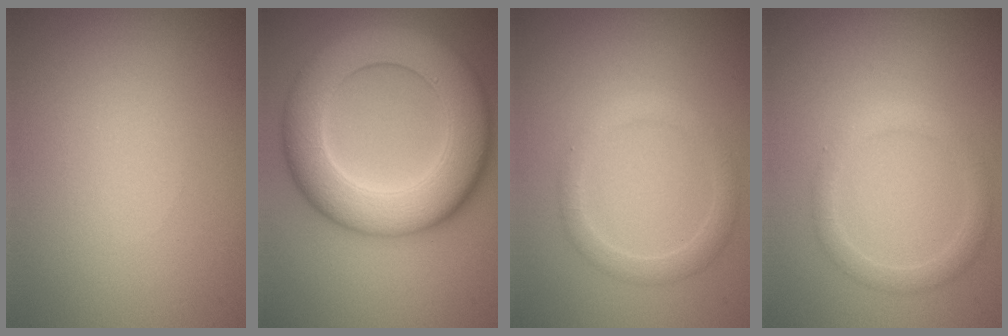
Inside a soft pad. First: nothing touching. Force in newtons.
{"total": 10.4, "press": 10.3, "slide": 0.6}
{"total": 2.0, "press": 2.0, "slide": 0.1}
{"total": 1.9, "press": 1.9, "slide": 0.0}